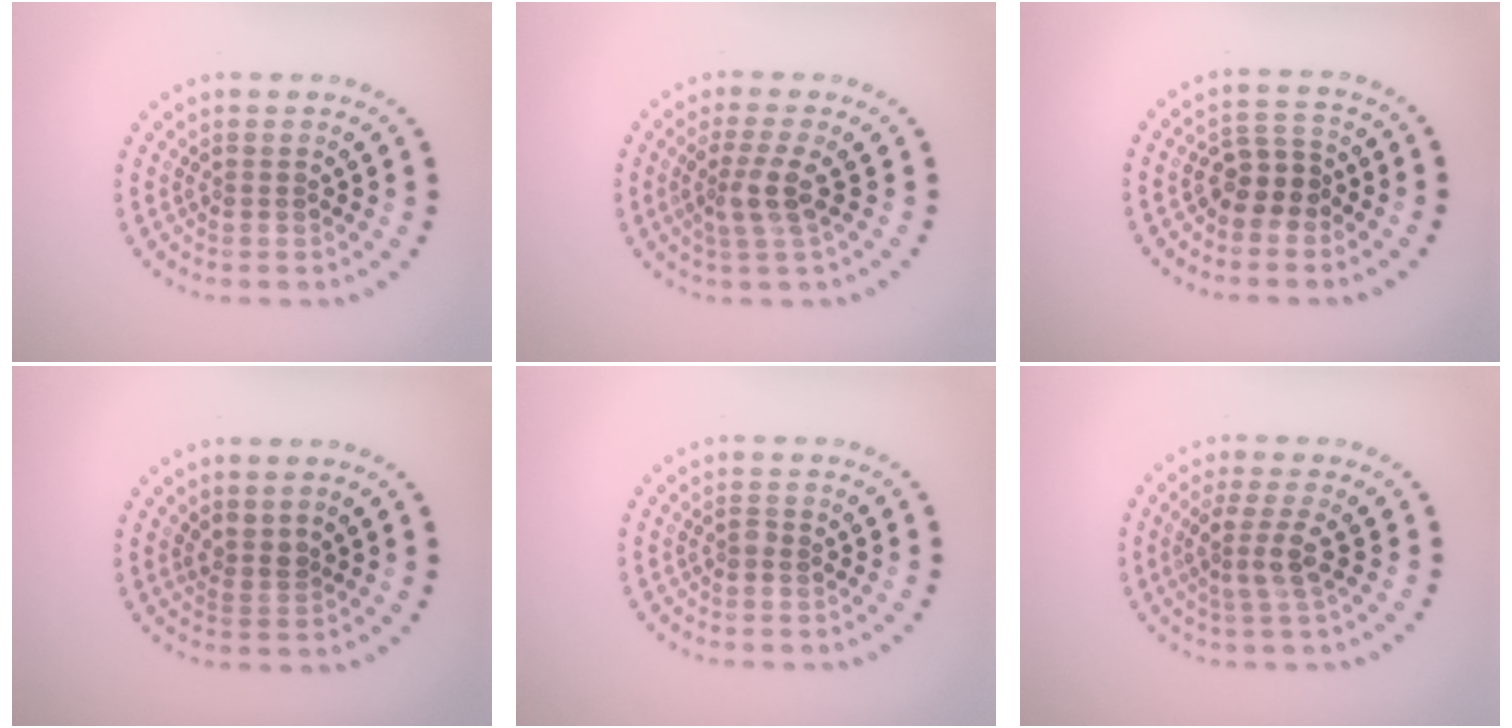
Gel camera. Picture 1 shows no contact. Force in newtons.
{"total": 2.6, "press": 2.1, "slide": 1.5}
{"total": 2.9, "press": 2.5, "slide": 1.4}
{"total": 1.6, "press": 1.2, "slide": 1.1}
{"total": 0.6, "press": 0.5, "slide": 0.2}
{"total": 2.8, "press": 2.2, "slide": 1.7}